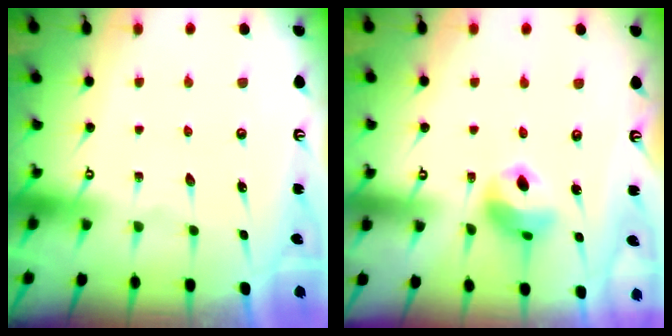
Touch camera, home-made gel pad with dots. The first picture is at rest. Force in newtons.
{"total": 9.9, "press": 9.8, "slide": 1.2}